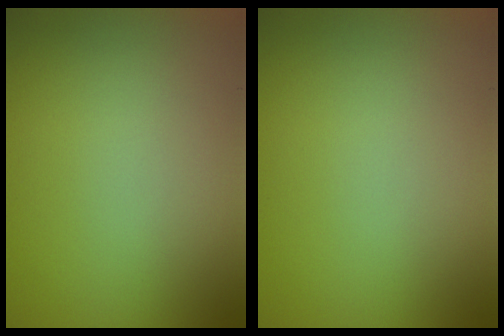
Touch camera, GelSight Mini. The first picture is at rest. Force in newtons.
{"total": 0.0}